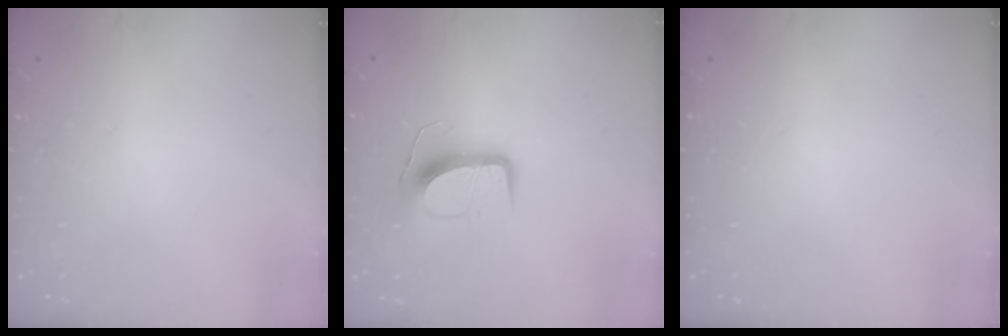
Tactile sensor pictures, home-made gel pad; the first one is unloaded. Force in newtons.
{"total": 10.7, "press": 10.7, "slide": 0.4}
{"total": 0.0}